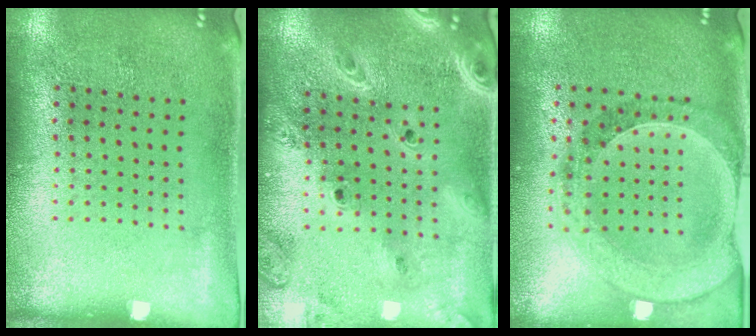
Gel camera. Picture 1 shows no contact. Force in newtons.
{"total": 2.8, "press": 2.4, "slide": 1.4}
{"total": 1.4, "press": 1.4, "slide": 0.3}